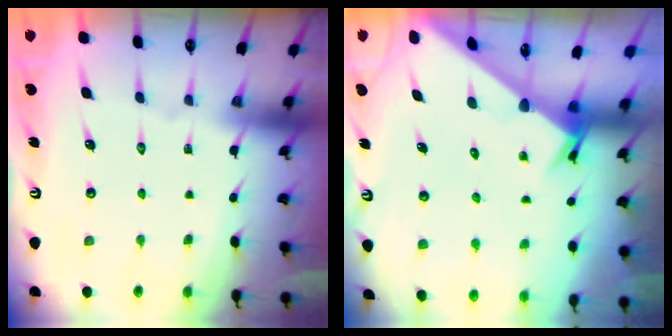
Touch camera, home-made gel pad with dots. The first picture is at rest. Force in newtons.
{"total": 3.0, "press": 3.0, "slide": 0.1}